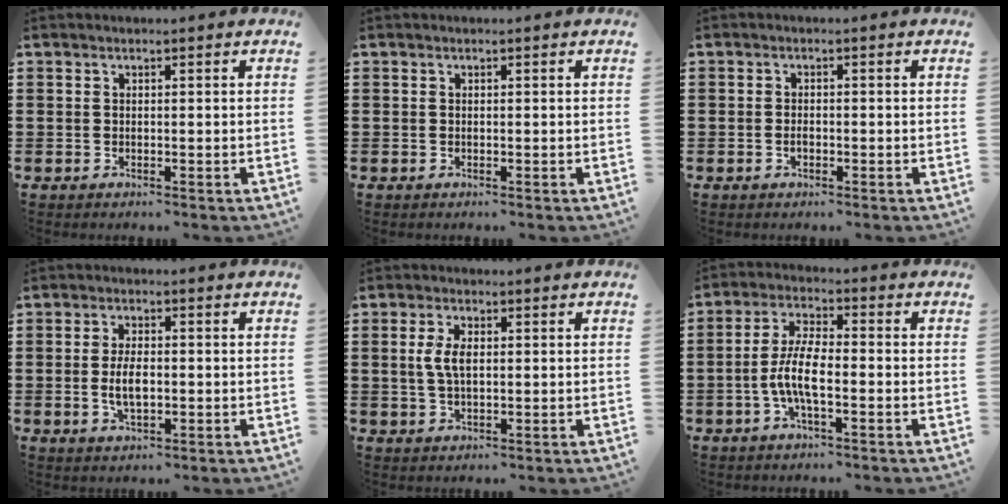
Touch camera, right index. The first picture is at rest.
{"total": 0.0}
{"total": 1.1, "force": [-0.4, 0.6, 0.9], "torque": [-0.019, -0.002, -0.007]}
{"total": 4.6, "force": [-0.5, 2.0, 4.1], "torque": [-0.088, -0.002, -0.012]}
{"total": 4.2, "force": [0.5, 2.0, 3.7], "torque": [-0.083, 0.006, 0.004]}
{"total": 6.6, "force": [-1.8, 2.0, 6.0], "torque": [-0.144, -0.011, -0.043]}